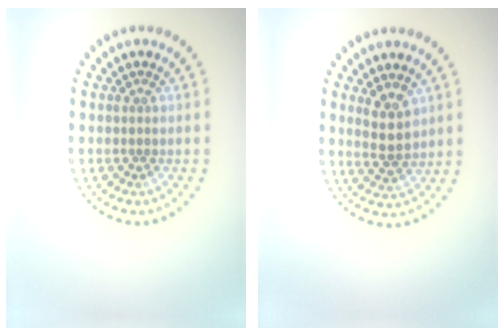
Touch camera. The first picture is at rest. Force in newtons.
{"total": 2.9, "press": 2.8, "slide": 0.8}